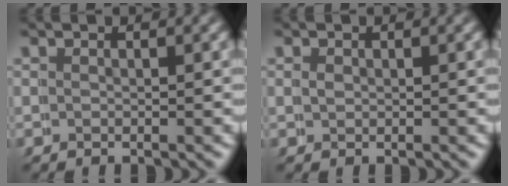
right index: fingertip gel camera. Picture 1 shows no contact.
{"total": 0.6, "force": [0.4, 0.2, -0.3], "torque": [0.001, -0.005, 0.008]}